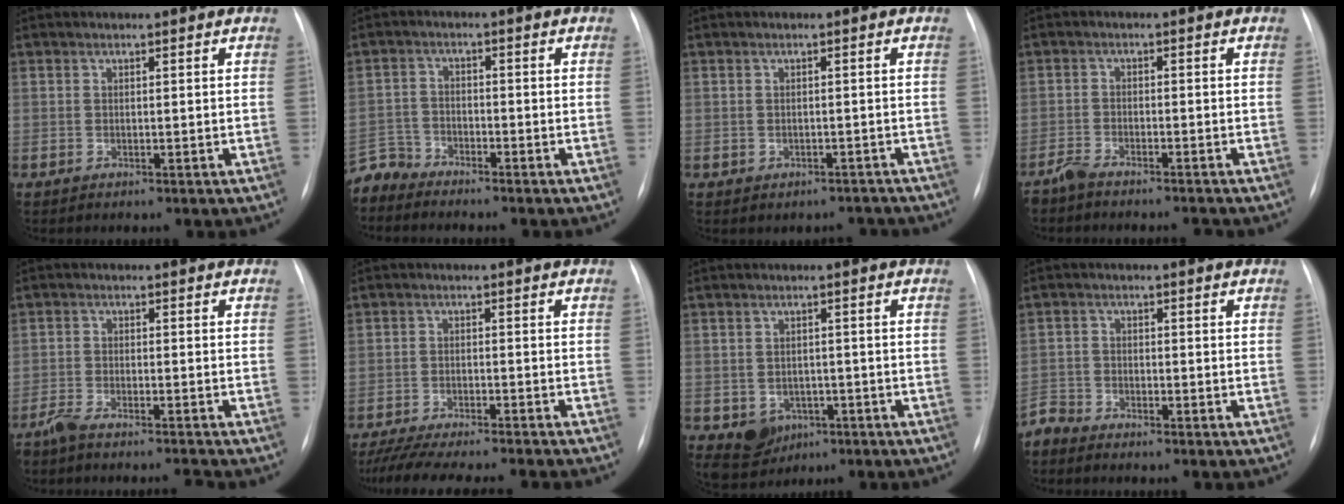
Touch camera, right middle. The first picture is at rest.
{"total": 4.0, "force": [-3.9, 0.4, -0.9], "torque": [0.017, -0.007, -0.077]}
{"total": 2.4, "force": [-1.8, 1.5, 0.2], "torque": [-0.002, 0.018, -0.019]}
{"total": 3.7, "force": [-3.5, 0.3, 1.1], "torque": [-0.022, -0.009, -0.063]}
{"total": 4.2, "force": [-3.9, -0.5, 1.4], "torque": [-0.028, -0.011, -0.069]}
{"total": 15.9, "force": [-14.2, 0.7, 7.1], "torque": [-0.117, -0.027, -0.205]}
{"total": 4.9, "force": [-2.0, 4.1, 1.6], "torque": [-0.026, 0.006, -0.016]}
{"total": 2.8, "force": [-2.7, 0.2, -0.5], "torque": [0.014, -0.010, -0.056]}